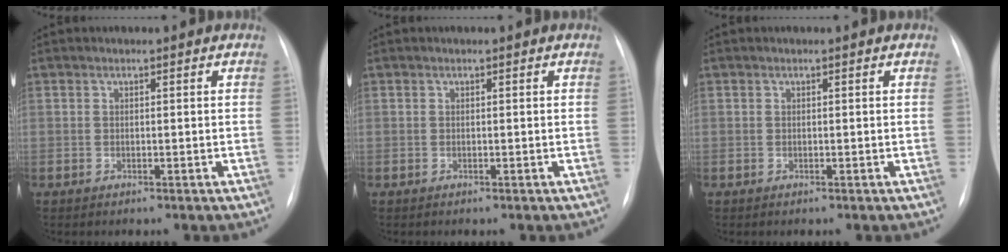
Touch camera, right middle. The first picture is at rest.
{"total": 0.0}
{"total": 0.0}